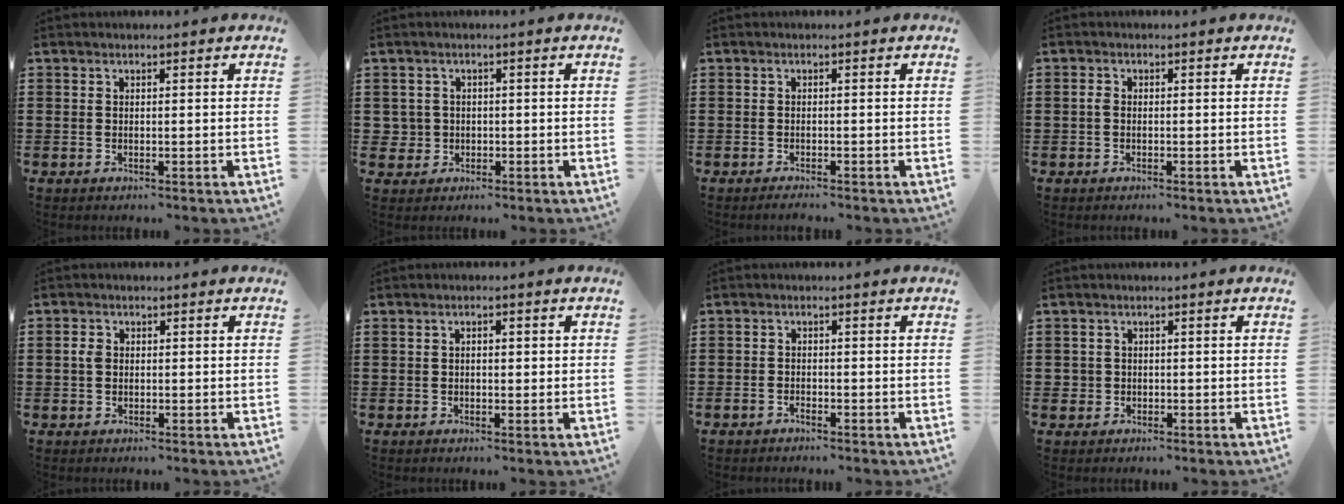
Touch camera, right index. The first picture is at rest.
{"total": 2.3, "force": [-0.5, 2.2, 0.3], "torque": [-0.016, 0.005, -0.014]}
{"total": 0.8, "force": [-0.8, -0.1, 0.2], "torque": [-0.006, -0.003, -0.015]}
{"total": 1.0, "force": [-0.4, 0.6, 0.6], "torque": [-0.022, -0.003, -0.011]}
{"total": 1.7, "force": [-0.1, 1.3, 1.1], "torque": [-0.031, 0.003, -0.005]}
{"total": 1.6, "force": [0.0, 0.9, 1.3], "torque": [-0.027, 0.006, -0.002]}
{"total": 1.3, "force": [-1.3, 0.2, 0.0], "torque": [-0.005, 0.003, -0.027]}
{"total": 1.6, "force": [-0.5, 1.5, 0.2], "torque": [-0.009, 0.004, -0.013]}